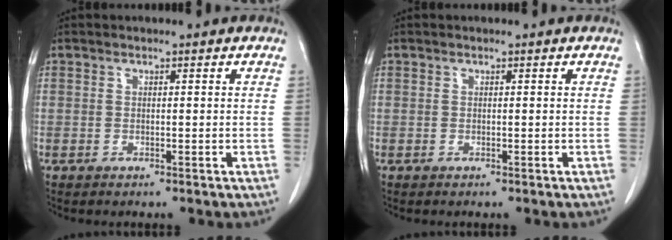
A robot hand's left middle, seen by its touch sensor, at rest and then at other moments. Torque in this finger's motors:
{"motor_torque": [0.00, 0.00, 0.00, 0.00]}